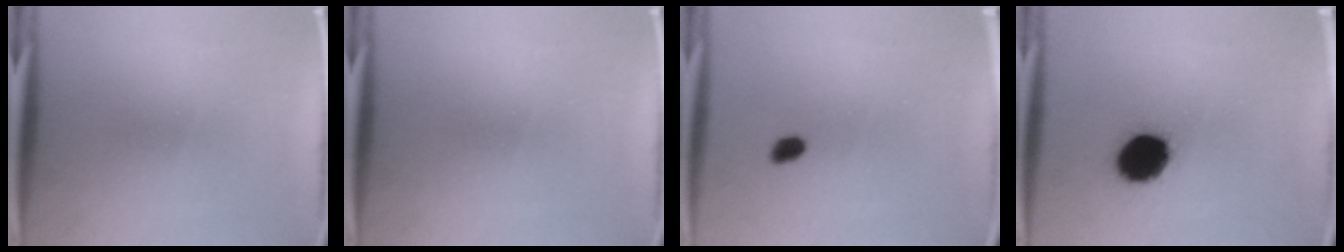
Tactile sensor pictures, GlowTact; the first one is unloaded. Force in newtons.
{"total": 0.0}
{"total": 1.4}
{"total": 13.6}